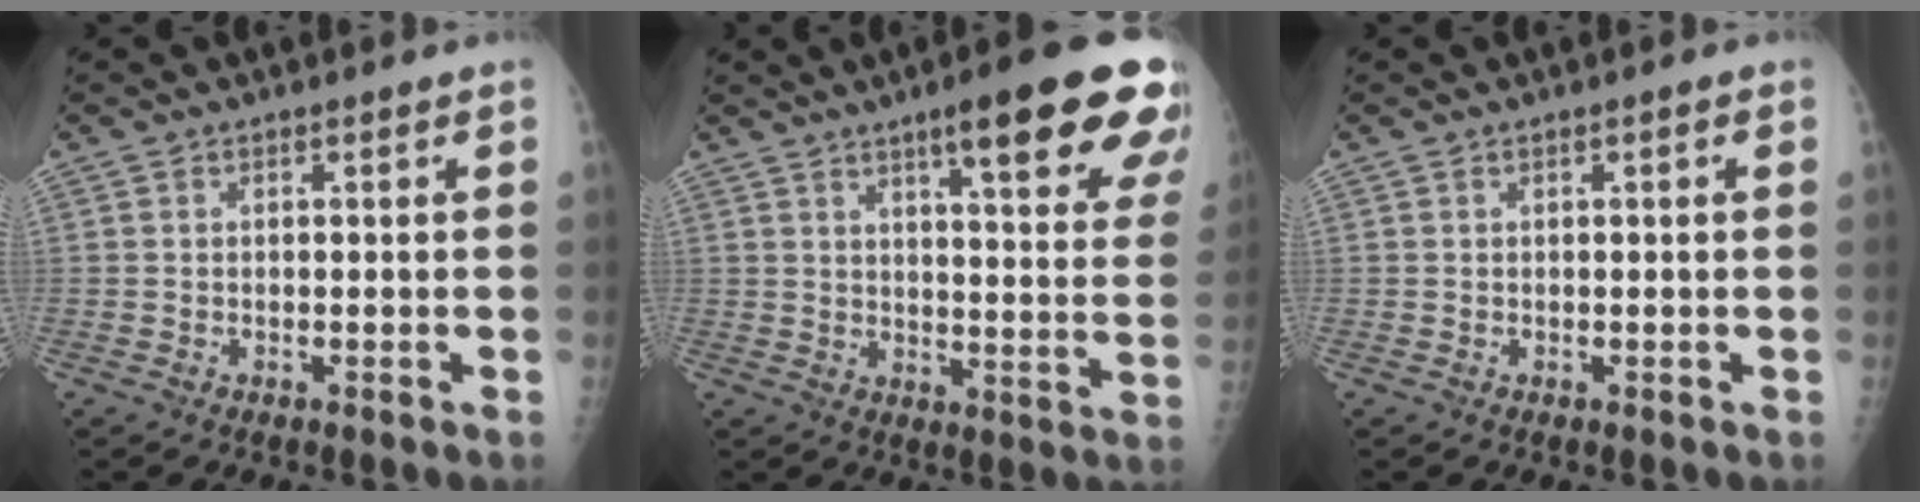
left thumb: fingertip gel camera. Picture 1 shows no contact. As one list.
[{"total": 20.9, "force": [12.7, 4.0, 16.2], "torque": [-0.188, -0.045, 0.157]}, {"total": 0.7, "force": [0.2, 0.1, 0.7], "torque": [-0.014, 0.001, 0.002]}]